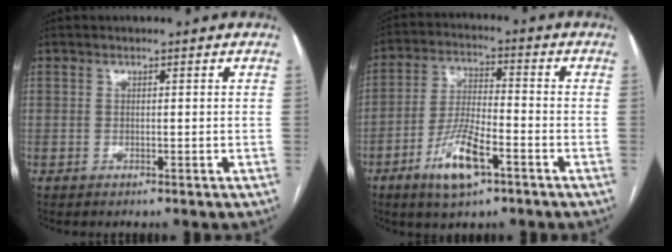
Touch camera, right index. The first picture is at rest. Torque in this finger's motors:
{"motor_torque": [1.04, -0.74, 0.54, 0.14]}